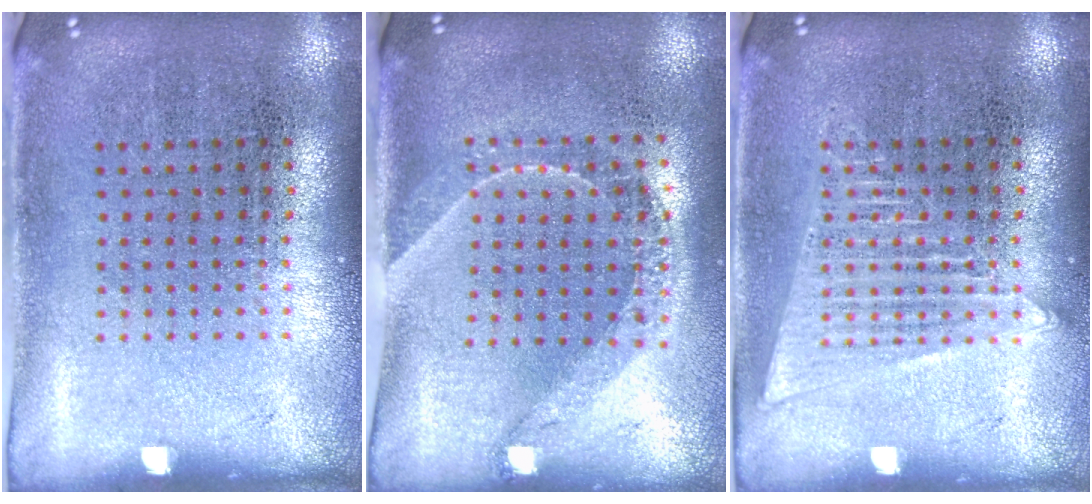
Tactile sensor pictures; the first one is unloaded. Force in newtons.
{"total": 1.5, "press": 1.3, "slide": 0.9}
{"total": 1.9, "press": 1.9, "slide": 0.2}